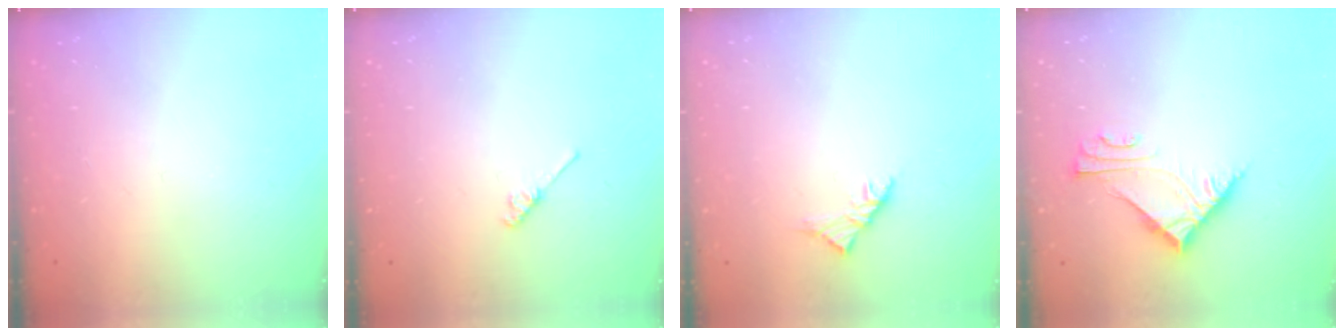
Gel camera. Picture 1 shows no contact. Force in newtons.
{"total": 2.7, "press": 2.7, "slide": 0.4}
{"total": 3.5, "press": 3.4, "slide": 1.1}
{"total": 7.7, "press": 7.7, "slide": 0.3}